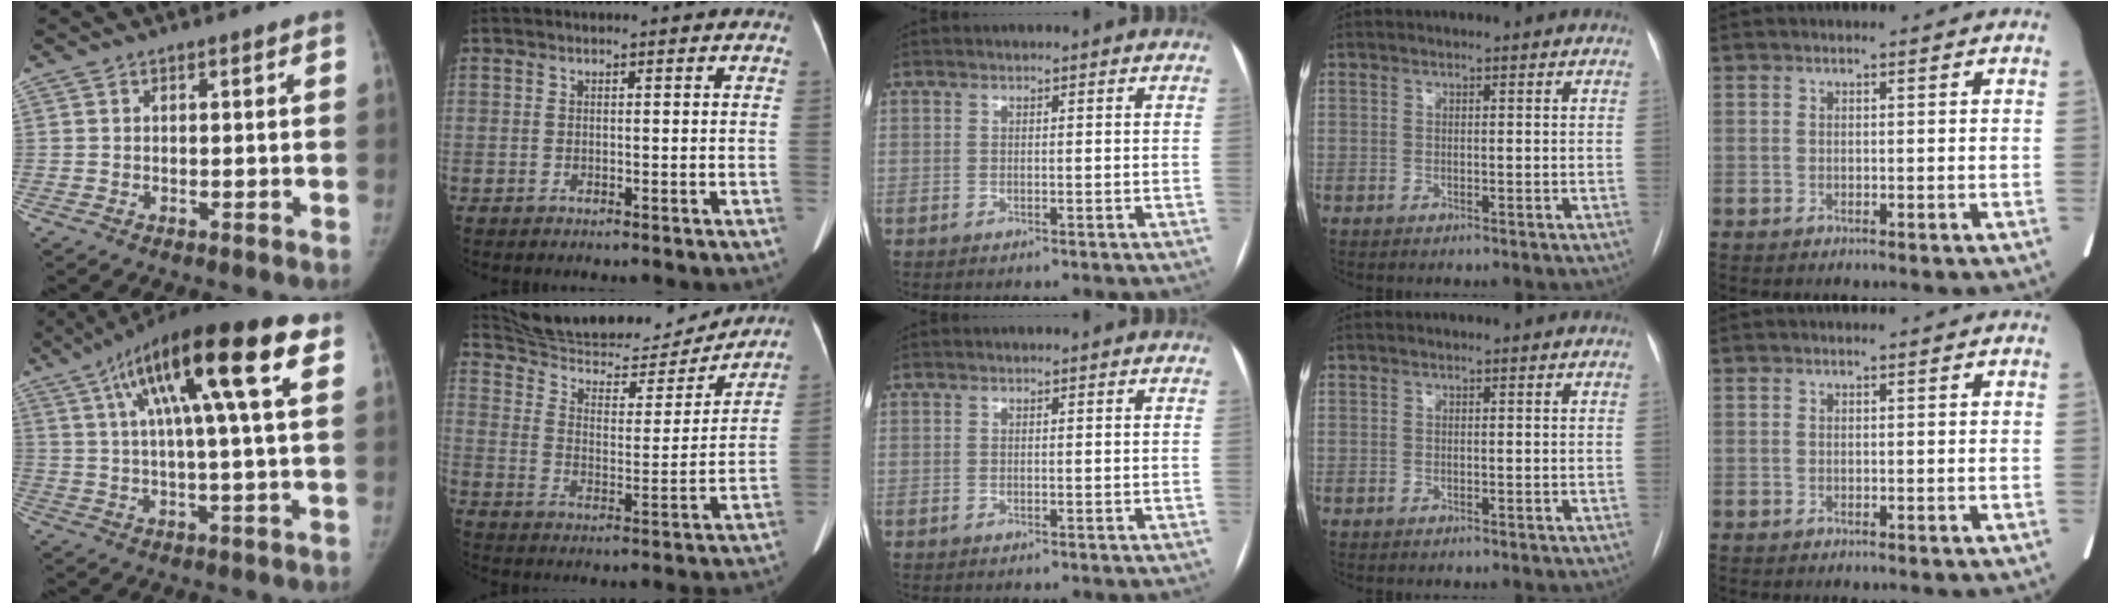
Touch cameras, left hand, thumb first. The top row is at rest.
{"thumb": {"total": 20.0, "force": [8.1, 3.4, 18.0], "torque": [-0.298, 0.018, 0.123]}, "index": {"total": 20.2, "force": [19.0, 3.9, 5.5], "torque": [-0.096, -0.011, 0.286]}}